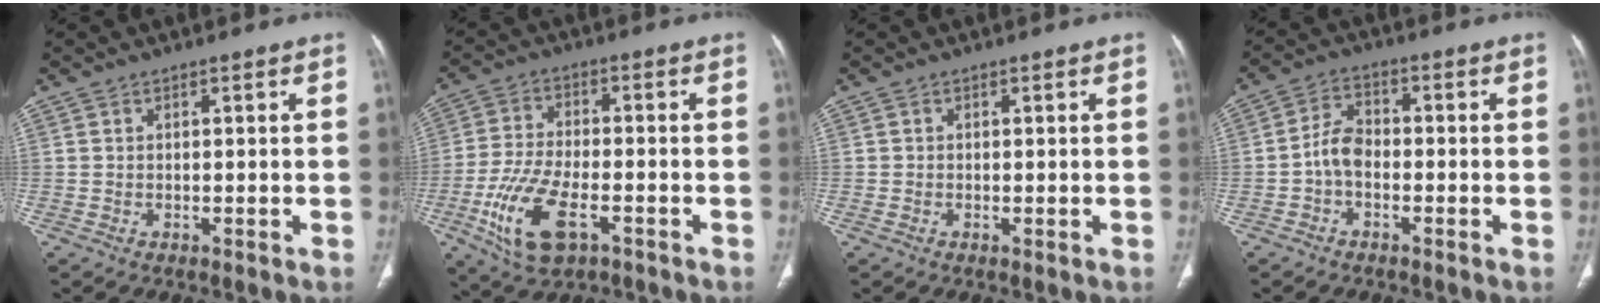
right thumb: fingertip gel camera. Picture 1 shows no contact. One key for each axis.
{"total": 13.0, "fx": -5.3, "fy": 6.1, "fz": 10.2, "tx": -0.210, "ty": 0.009, "tz": -0.093}
{"total": 0.6, "fx": -0.1, "fy": 0.3, "fz": 0.4, "tx": -0.010, "ty": -0.002, "tz": -0.003}
{"total": 5.0, "fx": -1.5, "fy": 3.2, "fz": 3.5, "tx": -0.057, "ty": 0.021, "tz": -0.038}